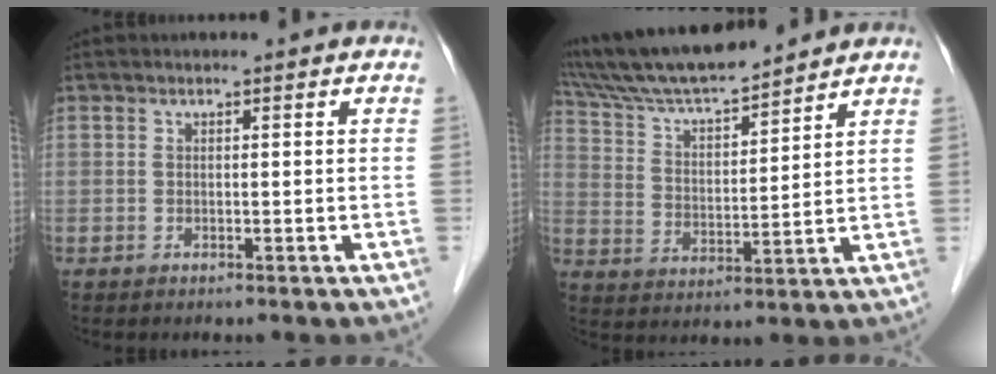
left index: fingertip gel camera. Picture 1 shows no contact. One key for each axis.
{"total": 13.8, "fx": 12.5, "fy": 1.4, "fz": 5.7, "tx": -0.108, "ty": 0.015, "tz": 0.228}